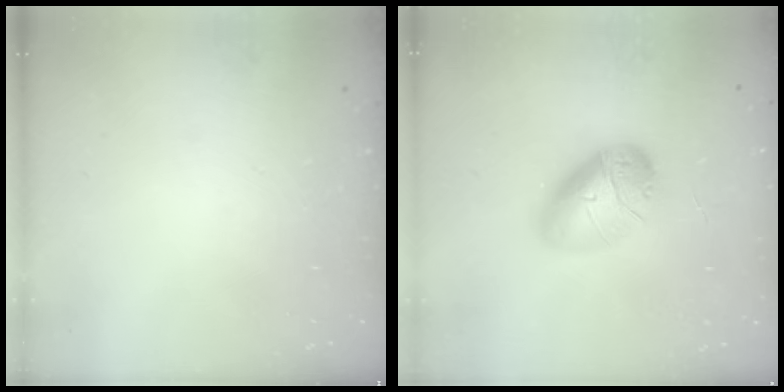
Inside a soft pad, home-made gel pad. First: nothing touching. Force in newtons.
{"total": 13.5, "press": 13.5, "slide": 0.7}